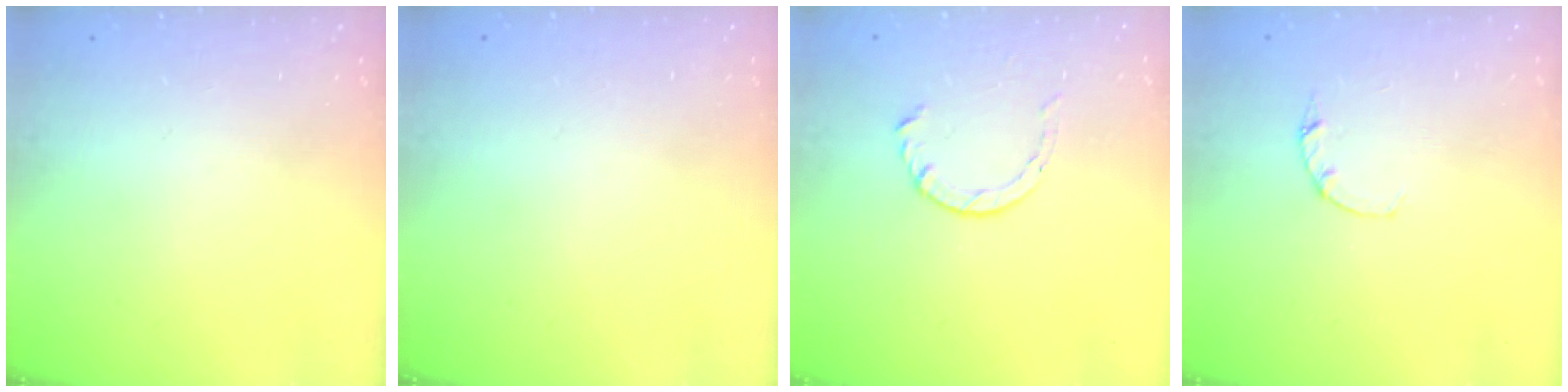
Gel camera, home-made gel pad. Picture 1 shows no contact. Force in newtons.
{"total": 2.6, "press": 2.6, "slide": 0.2}
{"total": 3.4, "press": 3.4, "slide": 0.5}
{"total": 1.2, "press": 1.1, "slide": 0.3}